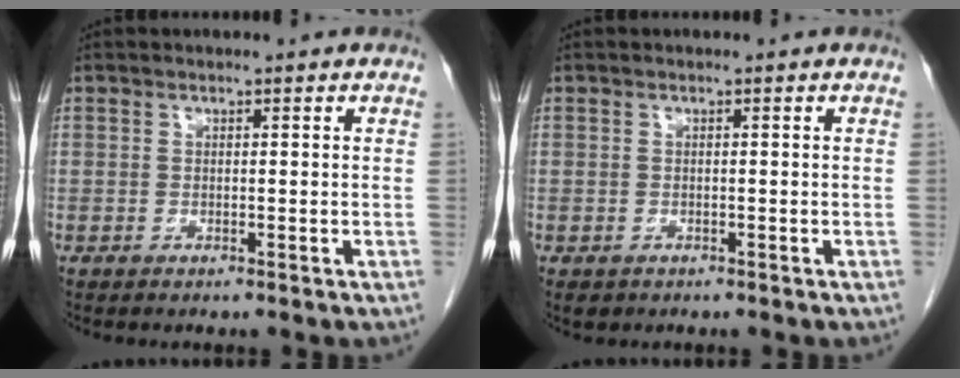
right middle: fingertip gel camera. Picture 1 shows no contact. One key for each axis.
{"total": 1.0, "fx": -0.5, "fy": 0.8, "fz": 0.3, "tx": -0.009, "ty": 0.002, "tz": 0.000}